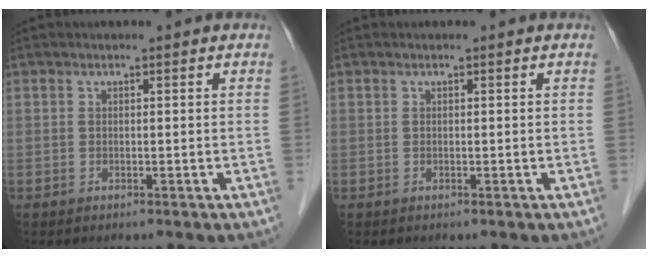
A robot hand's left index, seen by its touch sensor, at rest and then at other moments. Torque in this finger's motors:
{"motor_torque": [0.00, 0.00, 0.00, 0.00]}